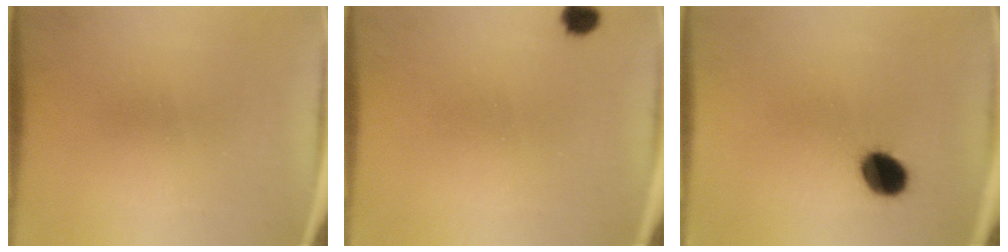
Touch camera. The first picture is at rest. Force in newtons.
{"total": 2.3}
{"total": 6.9}